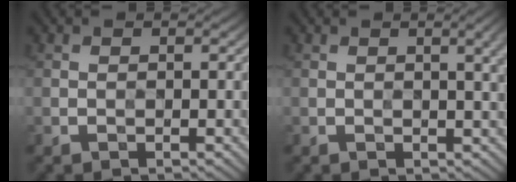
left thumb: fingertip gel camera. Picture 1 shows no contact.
{"total": 3.2, "force": [1.1, 0.7, 2.9], "torque": [-0.040, 0.004, 0.017]}